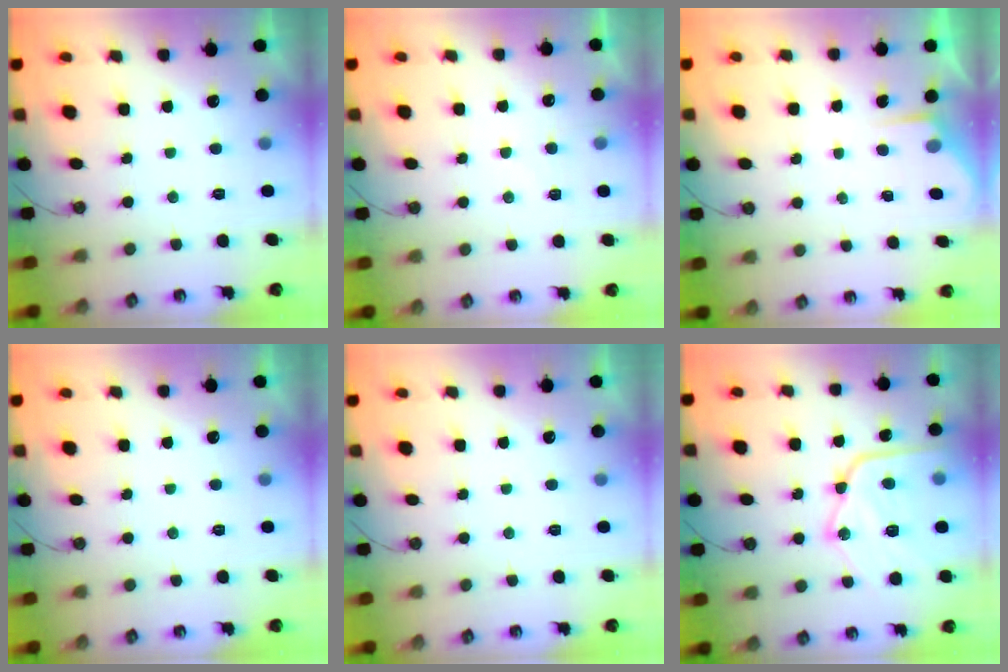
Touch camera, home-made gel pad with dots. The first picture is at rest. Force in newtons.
{"total": 4.6, "press": 4.5, "slide": 0.5}
{"total": 2.8, "press": 2.8, "slide": 0.4}
{"total": 0.0}
{"total": 0.0}
{"total": 21.2, "press": 21.2, "slide": 1.5}